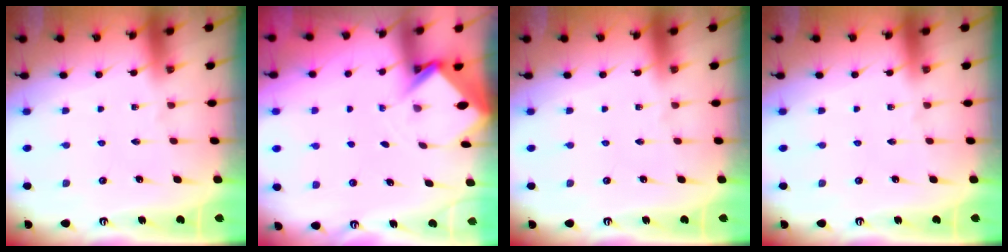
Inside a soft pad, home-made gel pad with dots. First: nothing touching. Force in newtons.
{"total": 2.9, "press": 2.9, "slide": 0.3}
{"total": 0.0}
{"total": 0.0}